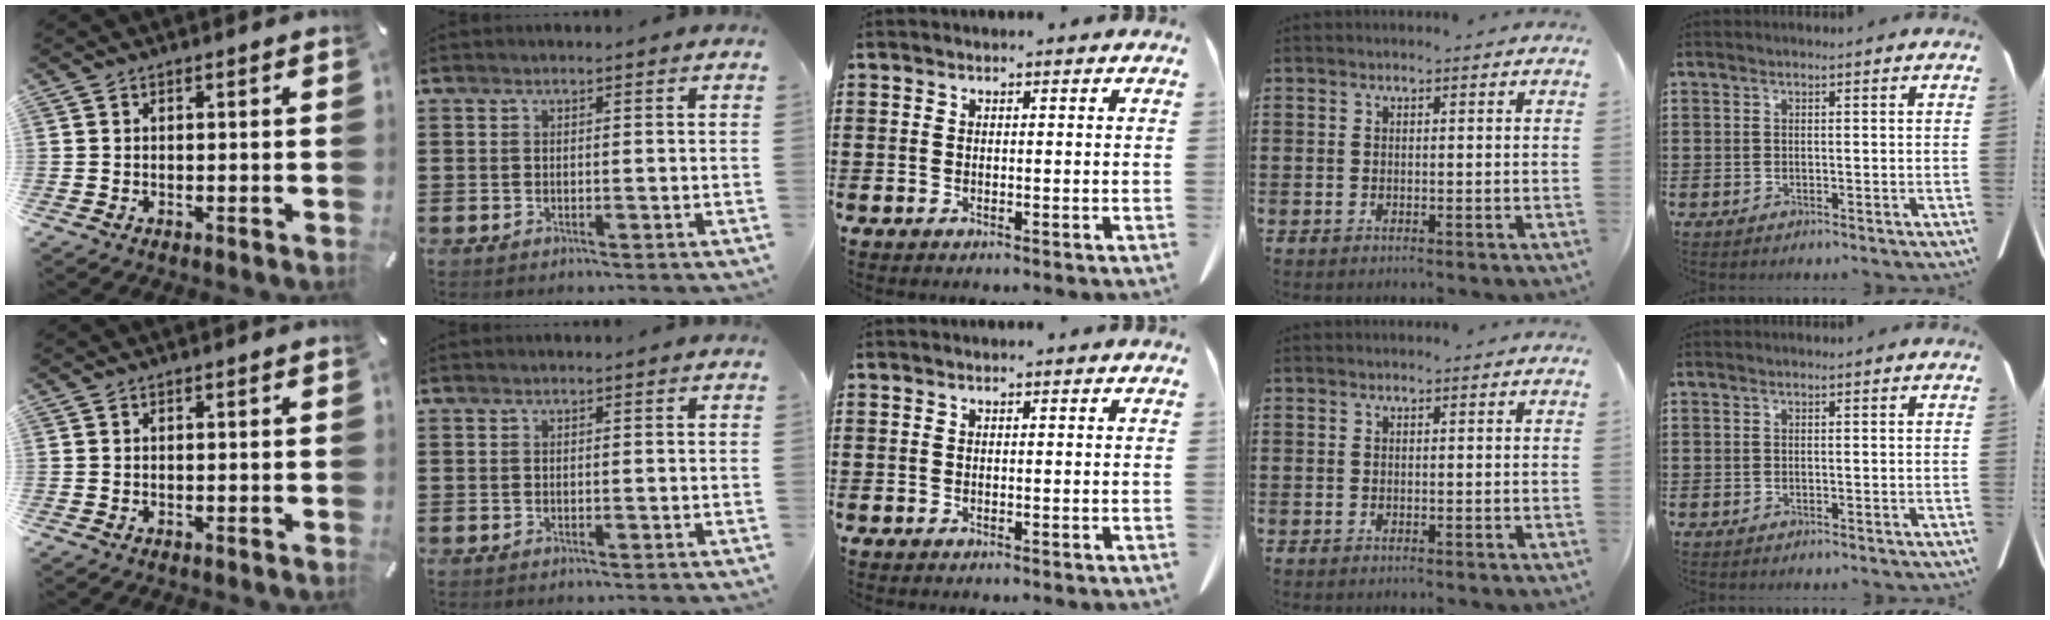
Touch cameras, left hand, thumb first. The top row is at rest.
{}